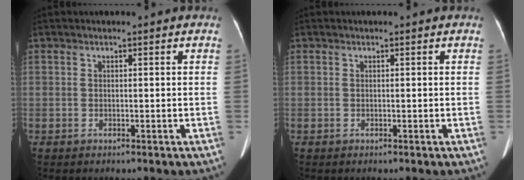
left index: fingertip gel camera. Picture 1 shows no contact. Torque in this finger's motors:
{"motor_torque": [0.22, 0.02, 0.06, 0.02]}